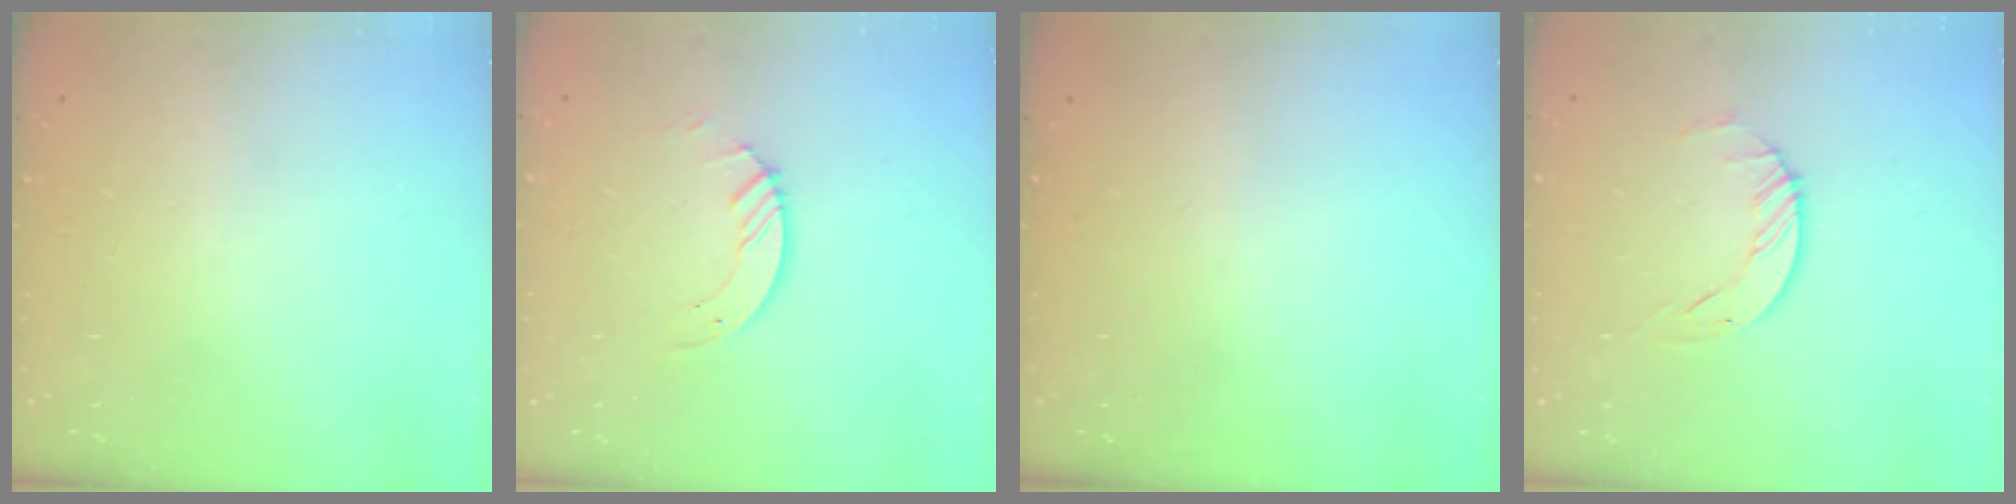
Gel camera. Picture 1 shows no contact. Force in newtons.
{"total": 3.2, "press": 3.2, "slide": 0.1}
{"total": 0.0}
{"total": 2.5, "press": 2.5, "slide": 0.3}